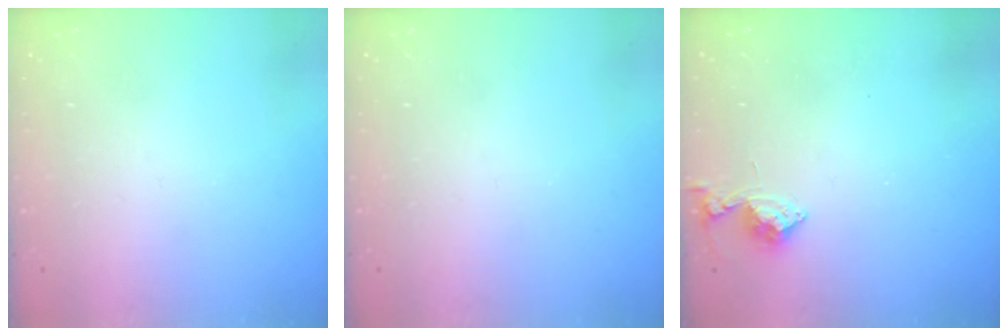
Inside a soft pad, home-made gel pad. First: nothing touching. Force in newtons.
{"total": 0.0}
{"total": 8.5, "press": 8.5, "slide": 0.6}